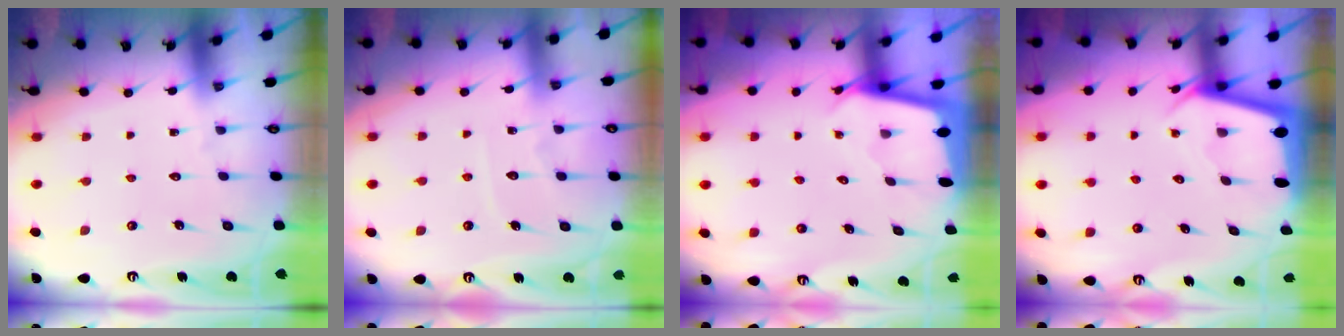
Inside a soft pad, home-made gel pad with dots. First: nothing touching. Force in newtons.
{"total": 5.6, "press": 5.6, "slide": 0.5}
{"total": 2.3, "press": 2.3, "slide": 0.1}
{"total": 2.5, "press": 2.5, "slide": 0.2}